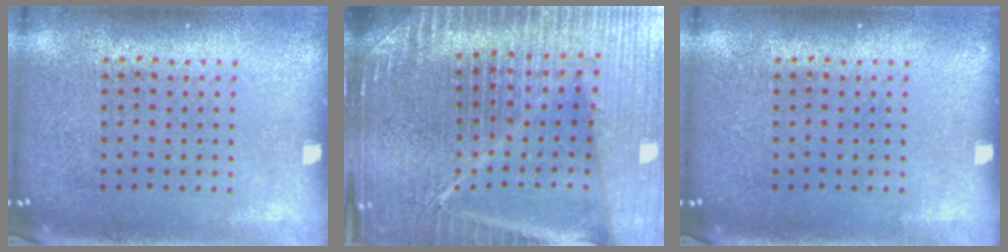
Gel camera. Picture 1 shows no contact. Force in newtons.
{"total": 6.7, "press": 5.8, "slide": 3.4}
{"total": 0.0}